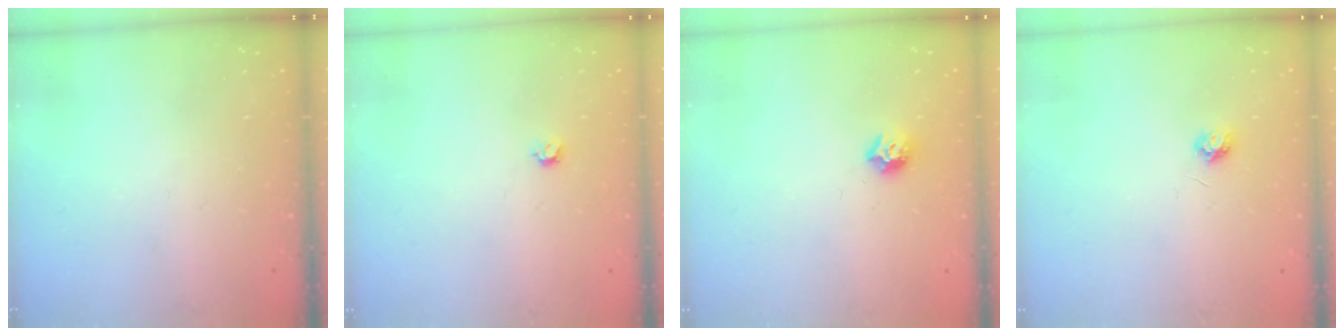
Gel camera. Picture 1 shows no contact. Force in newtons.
{"total": 3.7, "press": 3.6, "slide": 0.7}
{"total": 7.5, "press": 7.5, "slide": 0.6}
{"total": 3.9, "press": 3.8, "slide": 0.5}